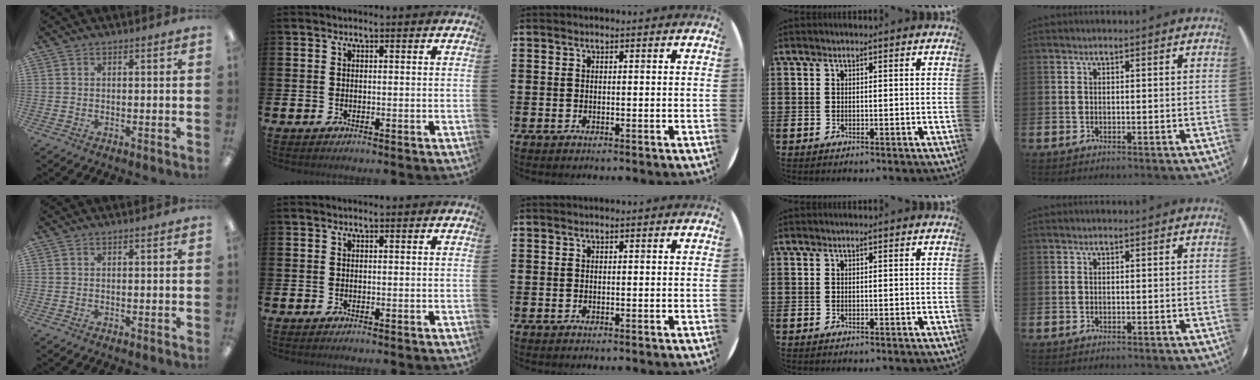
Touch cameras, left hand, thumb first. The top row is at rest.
{}